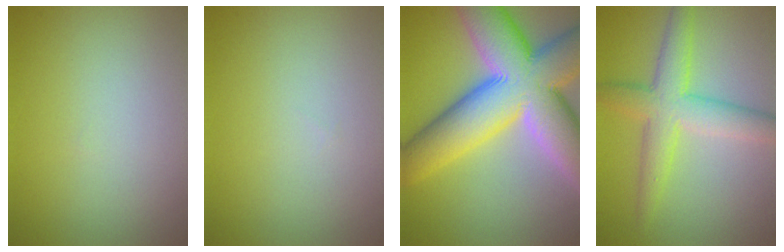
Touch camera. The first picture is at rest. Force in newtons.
{"total": 0.0}
{"total": 15.7, "press": 15.7, "slide": 0.9}
{"total": 5.3, "press": 5.3, "slide": 0.1}